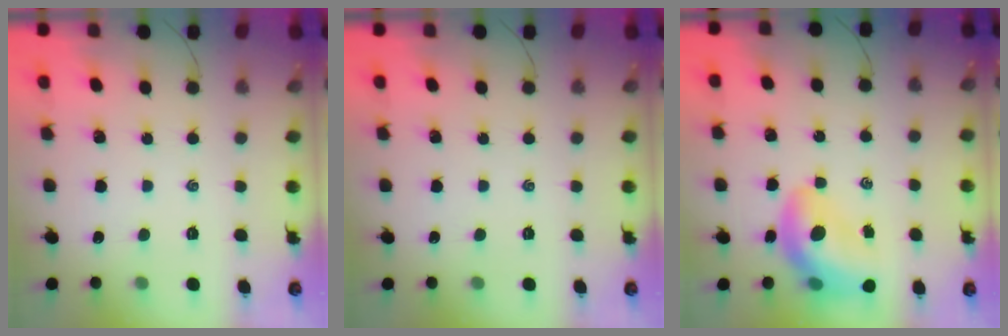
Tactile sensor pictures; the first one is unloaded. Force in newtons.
{"total": 0.0}
{"total": 13.1, "press": 12.7, "slide": 3.5}